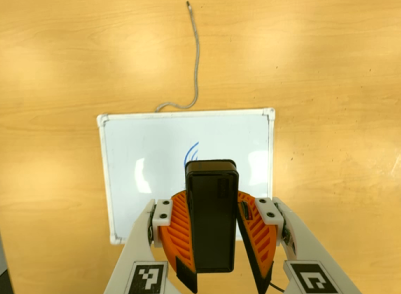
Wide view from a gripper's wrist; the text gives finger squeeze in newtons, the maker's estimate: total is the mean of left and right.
{"total": 9.0, "left": 8.9, "right": 9.1}